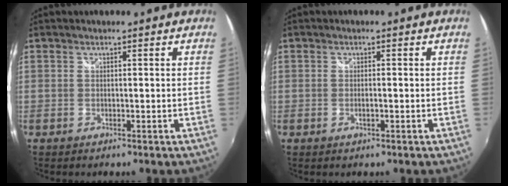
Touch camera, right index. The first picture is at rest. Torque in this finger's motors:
{"motor_torque": [-1.34, 0.80, -0.04, -0.01]}